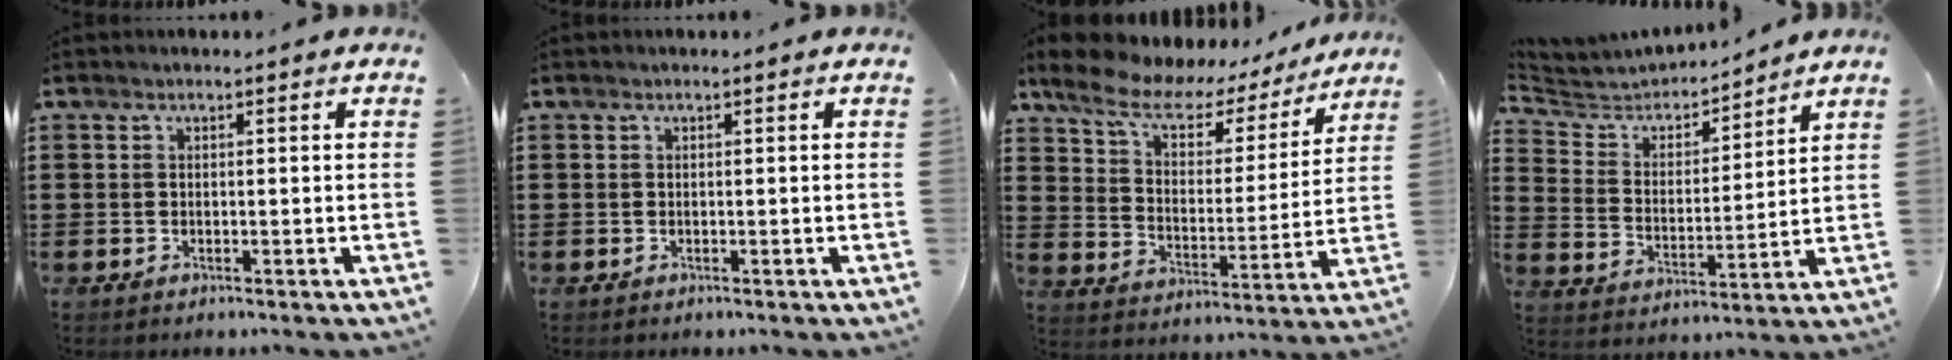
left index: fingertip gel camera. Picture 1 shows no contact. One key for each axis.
{"total": 0.0}
{"total": 8.6, "fx": 6.3, "fy": 3.4, "fz": 4.6, "tx": -0.112, "ty": -0.030, "tz": 0.105}
{"total": 4.9, "fx": 4.6, "fy": 1.6, "fz": 0.7, "tx": -0.046, "ty": -0.034, "tz": 0.073}